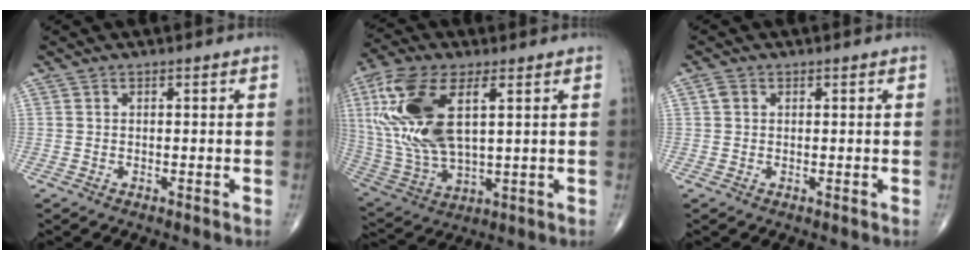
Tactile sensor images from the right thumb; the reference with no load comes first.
{"total": 20.1, "force": [4.9, 9.1, 17.2], "torque": [-0.381, -0.013, 0.098]}
{"total": 1.3, "force": [0.4, 1.1, 0.6], "torque": [-0.011, 0.005, 0.006]}